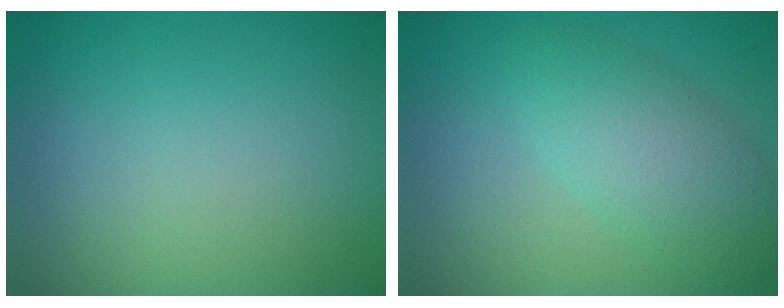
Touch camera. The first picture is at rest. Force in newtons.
{"total": 4.5, "press": 4.5, "slide": 0.0}